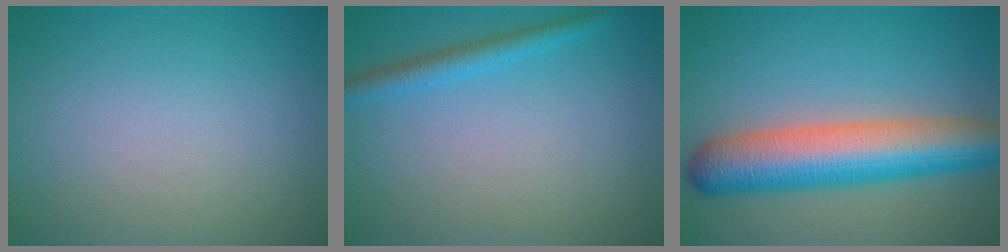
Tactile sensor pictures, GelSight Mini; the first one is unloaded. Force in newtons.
{"total": 2.2, "press": 2.2, "slide": 0.1}
{"total": 9.5, "press": 9.5, "slide": 0.2}